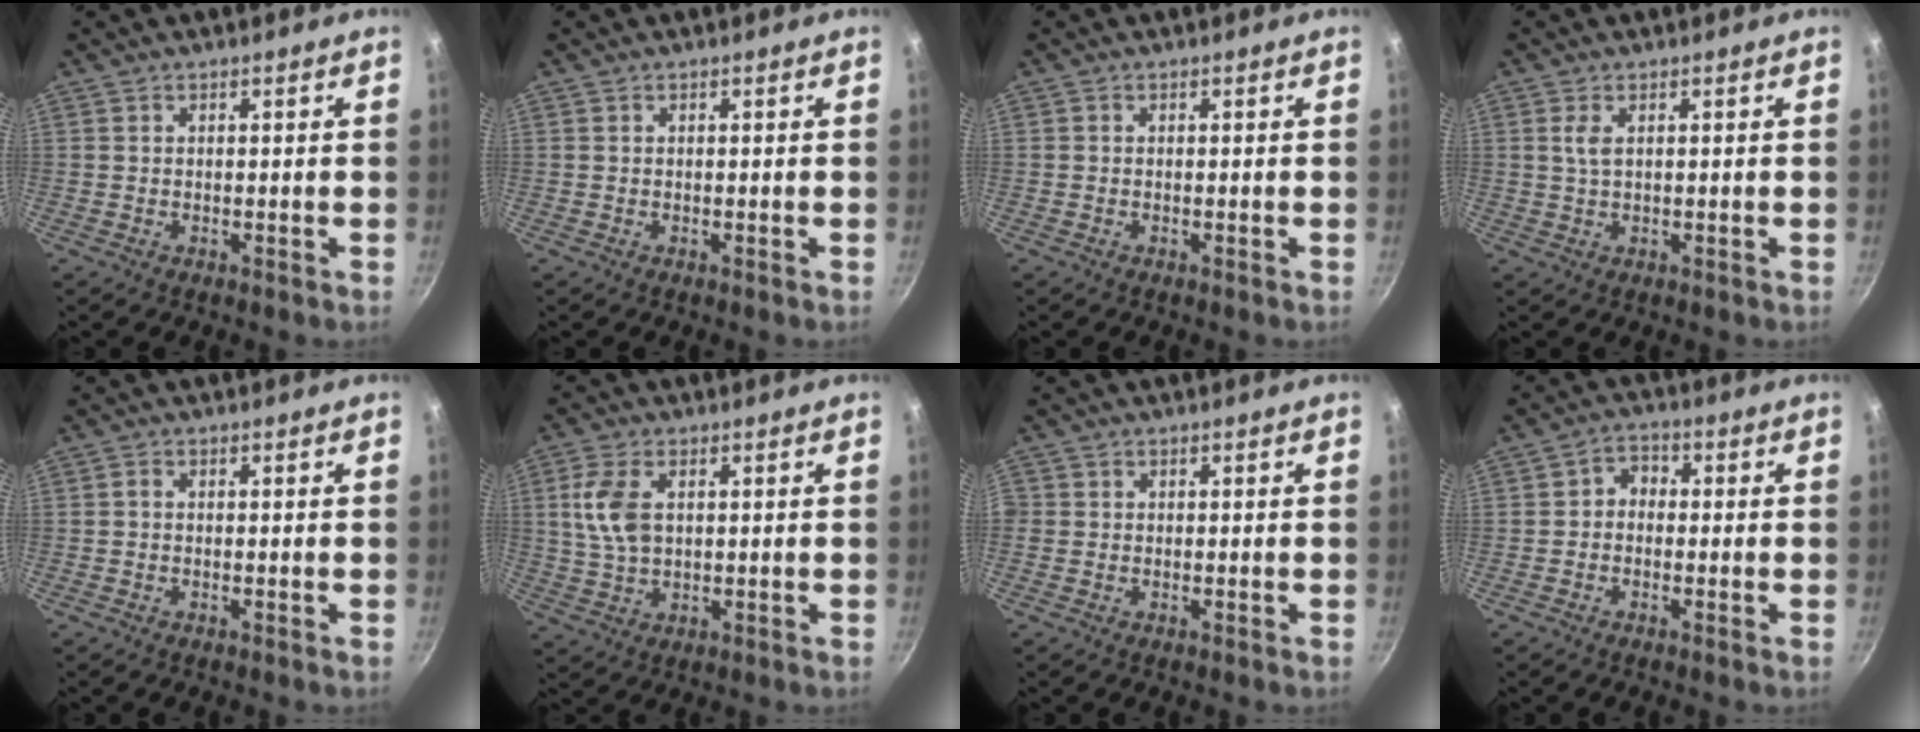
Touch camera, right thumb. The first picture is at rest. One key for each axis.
{"total": 0.0}
{"total": 0.0}
{"total": 2.3, "fx": 0.7, "fy": 1.0, "fz": 1.9, "tx": -0.037, "ty": -0.003, "tz": 0.014}
{"total": 0.7, "fx": -0.2, "fy": 0.4, "fz": 0.5, "tx": -0.013, "ty": 0.005, "tz": -0.006}
{"total": 8.0, "fx": 1.7, "fy": 4.8, "fz": 6.2, "tx": -0.122, "ty": -0.001, "tz": 0.033}
{"total": 0.9, "fx": -0.2, "fy": 0.9, "fz": 0.2, "tx": -0.002, "ty": 0.001, "tz": -0.007}
{"total": 3.5, "fx": -0.5, "fy": 2.9, "fz": 1.9, "tx": -0.013, "ty": 0.015, "tz": -0.020}